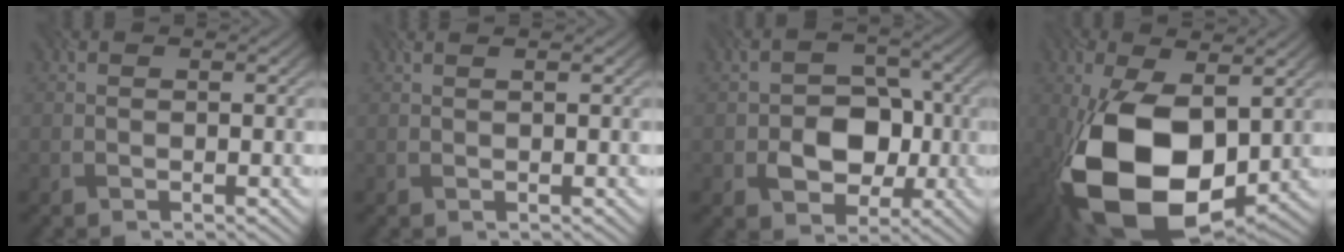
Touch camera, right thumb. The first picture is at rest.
{"total": 0.7, "force": [0.4, 0.2, 0.5], "torque": [-0.008, 0.004, 0.003]}
{"total": 6.4, "force": [-1.6, 5.0, 3.7], "torque": [-0.056, -0.004, -0.026]}
{"total": 17.6, "force": [-2.8, 10.0, 14.2], "torque": [-0.303, -0.035, -0.038]}